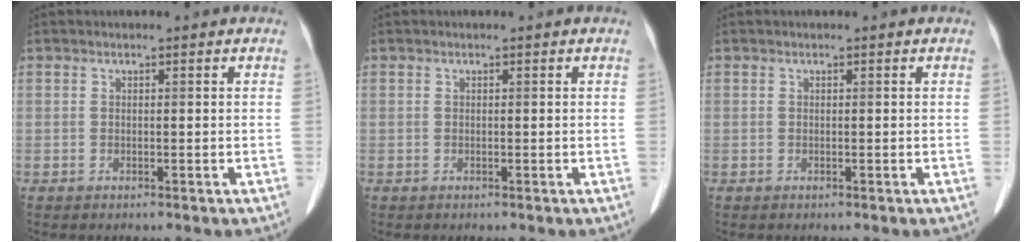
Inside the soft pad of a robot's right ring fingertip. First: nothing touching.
{"total": 0.0}
{"total": 0.0}